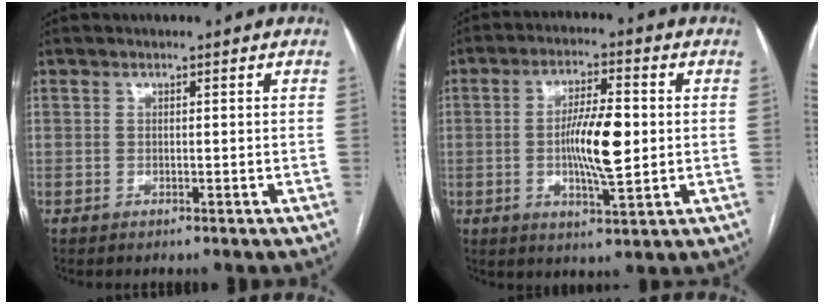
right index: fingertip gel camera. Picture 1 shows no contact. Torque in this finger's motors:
{"motor_torque": [0.38, -0.07, 0.27, 0.08]}